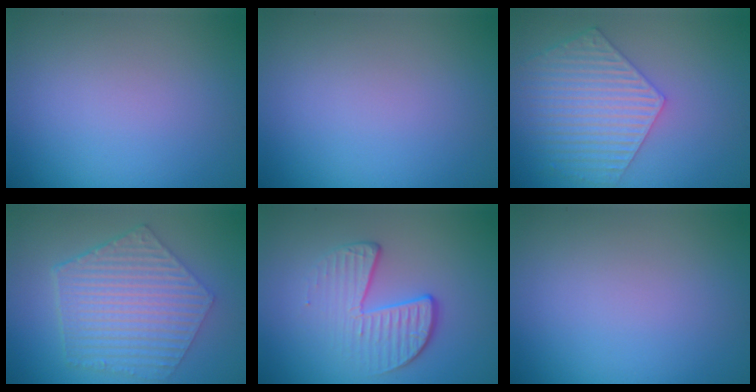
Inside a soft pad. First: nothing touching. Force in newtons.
{"total": 0.0}
{"total": 5.7, "press": 4.6, "slide": 3.4}
{"total": 6.9, "press": 5.0, "slide": 4.8}
{"total": 4.0, "press": 2.8, "slide": 2.9}
{"total": 0.0}